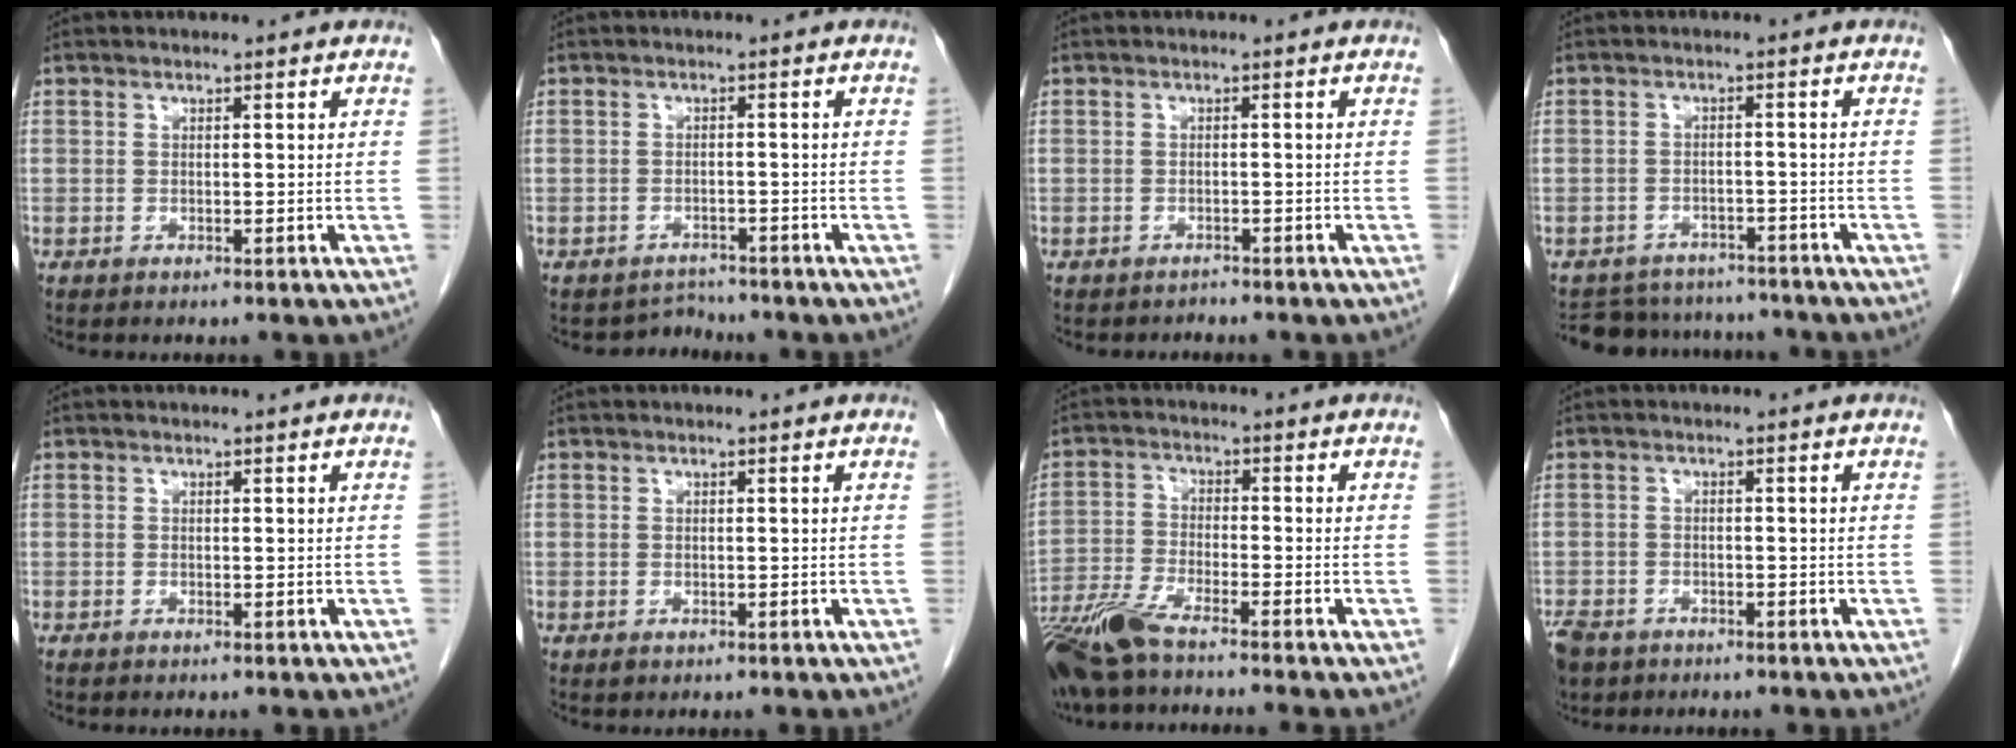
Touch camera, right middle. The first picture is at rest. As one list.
[{"total": 2.4, "force": [-2.1, 0.6, -1.0], "torque": [0.015, 0.001, -0.033]}, {"total": 0.9, "force": [-0.8, 0.3, -0.2], "torque": [-0.001, -0.001, -0.016]}, {"total": 9.7, "force": [-9.0, 3.5, 1.2], "torque": [-0.018, 0.014, -0.115]}, {"total": 0.0}, {"total": 0.5, "force": [-0.3, 0.3, 0.3], "torque": [-0.007, 0.000, -0.001]}, {"total": 8.7, "force": [-7.1, 0.0, 5.0], "torque": [-0.096, -0.029, -0.135]}, {"total": 8.1, "force": [-5.3, 5.2, 3.2], "torque": [-0.087, -0.008, -0.089]}]